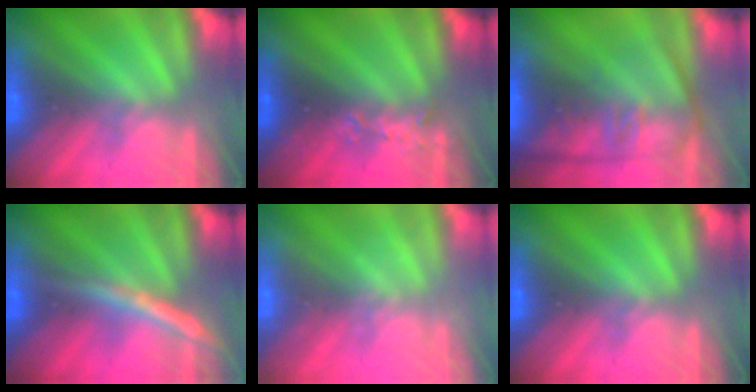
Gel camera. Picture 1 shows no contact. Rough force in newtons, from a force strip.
{"total": 2.7}
{"total": 8.0}
{"total": 2.8}
{"total": 2.4}
{"total": 0.0}